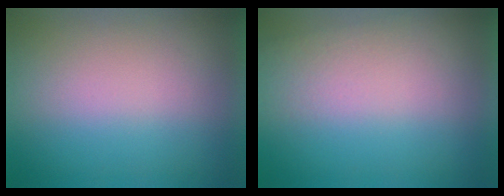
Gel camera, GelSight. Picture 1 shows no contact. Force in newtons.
{"total": 1.0}